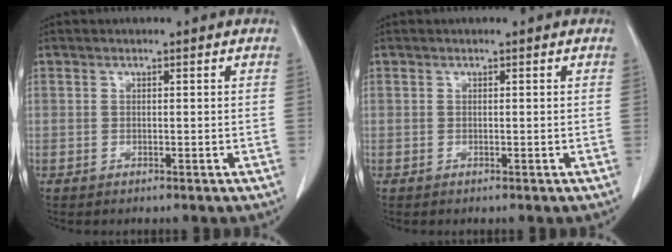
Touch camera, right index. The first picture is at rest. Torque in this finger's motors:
{"motor_torque": [0.00, 0.00, 0.00, 0.00]}